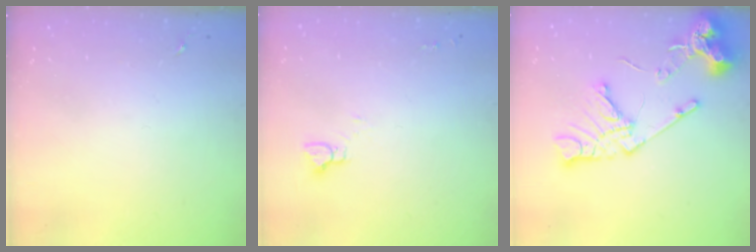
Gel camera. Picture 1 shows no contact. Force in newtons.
{"total": 3.6, "press": 3.6, "slide": 0.3}
{"total": 16.4, "press": 16.3, "slide": 1.9}